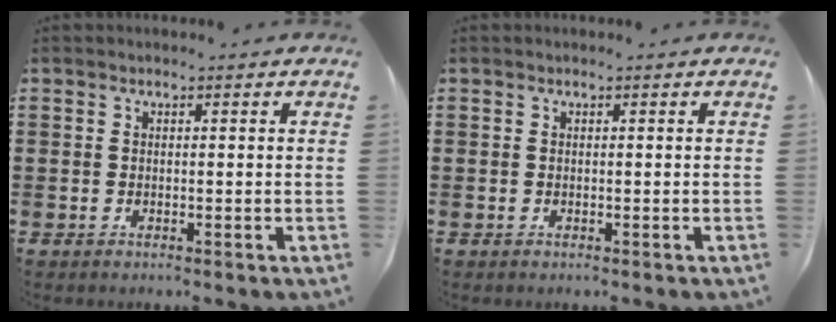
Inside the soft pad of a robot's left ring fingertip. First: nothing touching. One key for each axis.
{"total": 0.0}